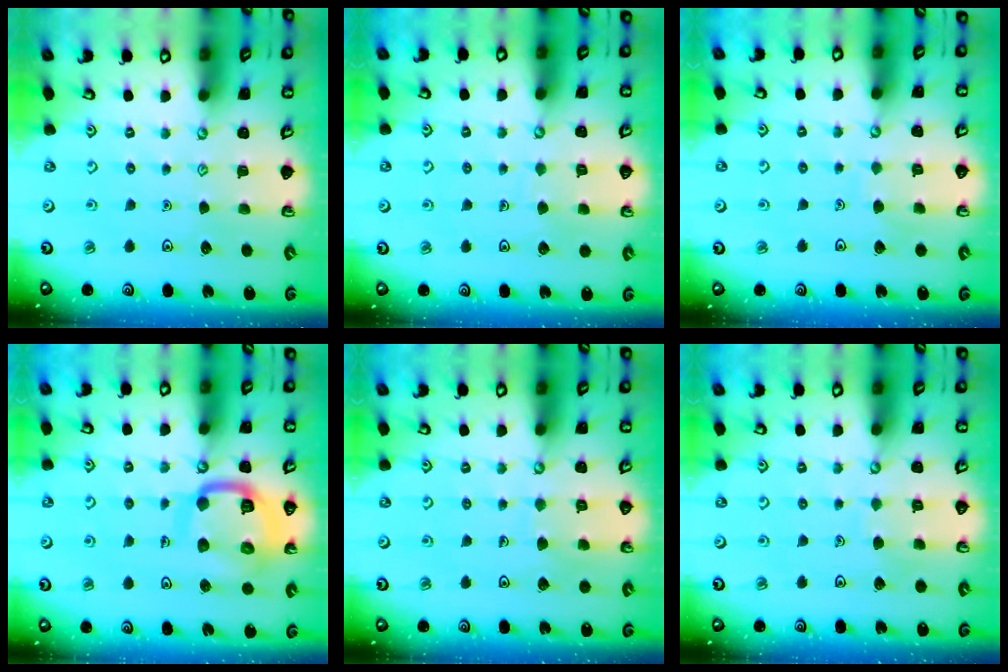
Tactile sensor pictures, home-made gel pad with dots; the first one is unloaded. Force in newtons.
{"total": 3.9, "press": 3.9, "slide": 0.4}
{"total": 3.7, "press": 3.7, "slide": 0.4}
{"total": 15.0, "press": 14.9, "slide": 1.5}
{"total": 5.5, "press": 5.5, "slide": 0.6}
{"total": 3.8, "press": 3.8, "slide": 0.2}